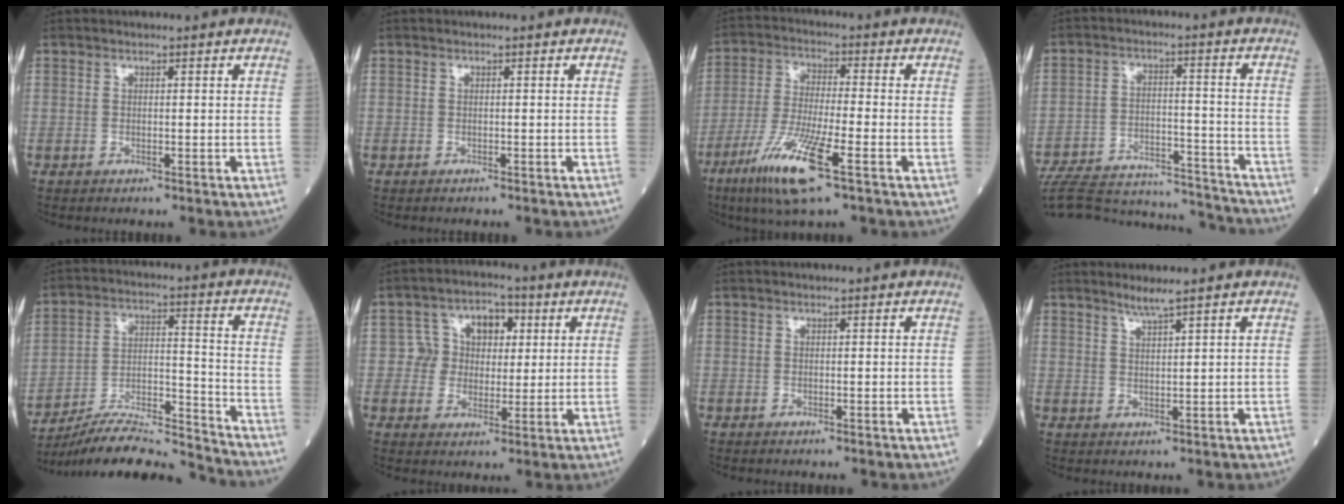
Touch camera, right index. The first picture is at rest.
{"total": 1.0, "force": [-0.9, 0.0, 0.4], "torque": [-0.006, 0.000, -0.013]}
{"total": 11.7, "force": [-6.1, 0.6, 9.9], "torque": [-0.204, -0.029, -0.114]}
{"total": 21.8, "force": [-20.8, 3.5, 5.4], "torque": [-0.110, 0.002, -0.302]}
{"total": 14.2, "force": [-13.8, -0.5, 3.3], "torque": [-0.056, 0.030, -0.243]}
{"total": 6.8, "force": [1.3, 6.1, 2.6], "torque": [-0.031, 0.026, 0.019]}
{"total": 0.0}
{"total": 2.2, "force": [1.8, -0.6, 1.0], "torque": [-0.023, -0.005, 0.038]}